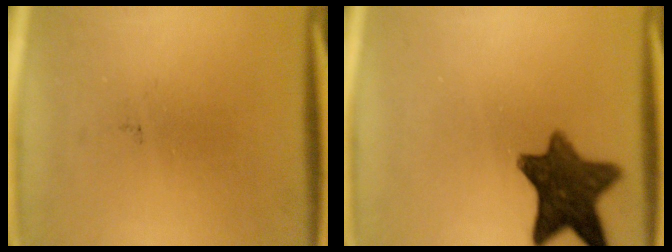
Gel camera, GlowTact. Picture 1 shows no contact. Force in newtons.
{"total": 10.7}